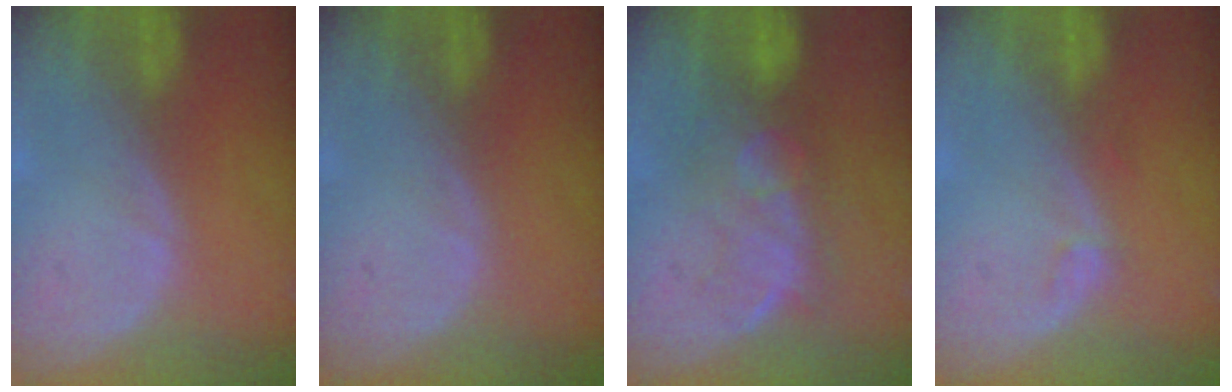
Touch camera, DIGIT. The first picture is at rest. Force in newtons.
{"total": 0.0}
{"total": 7.6, "press": 7.3, "slide": 2.1}
{"total": 0.8, "press": 0.7, "slide": 0.1}